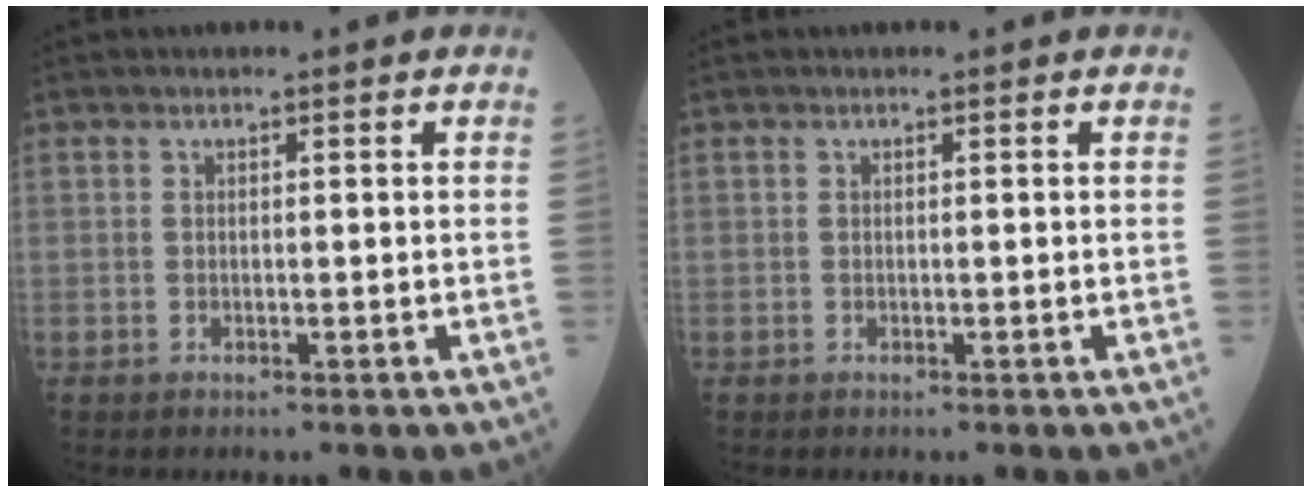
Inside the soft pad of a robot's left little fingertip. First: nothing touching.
{"total": 0.0}